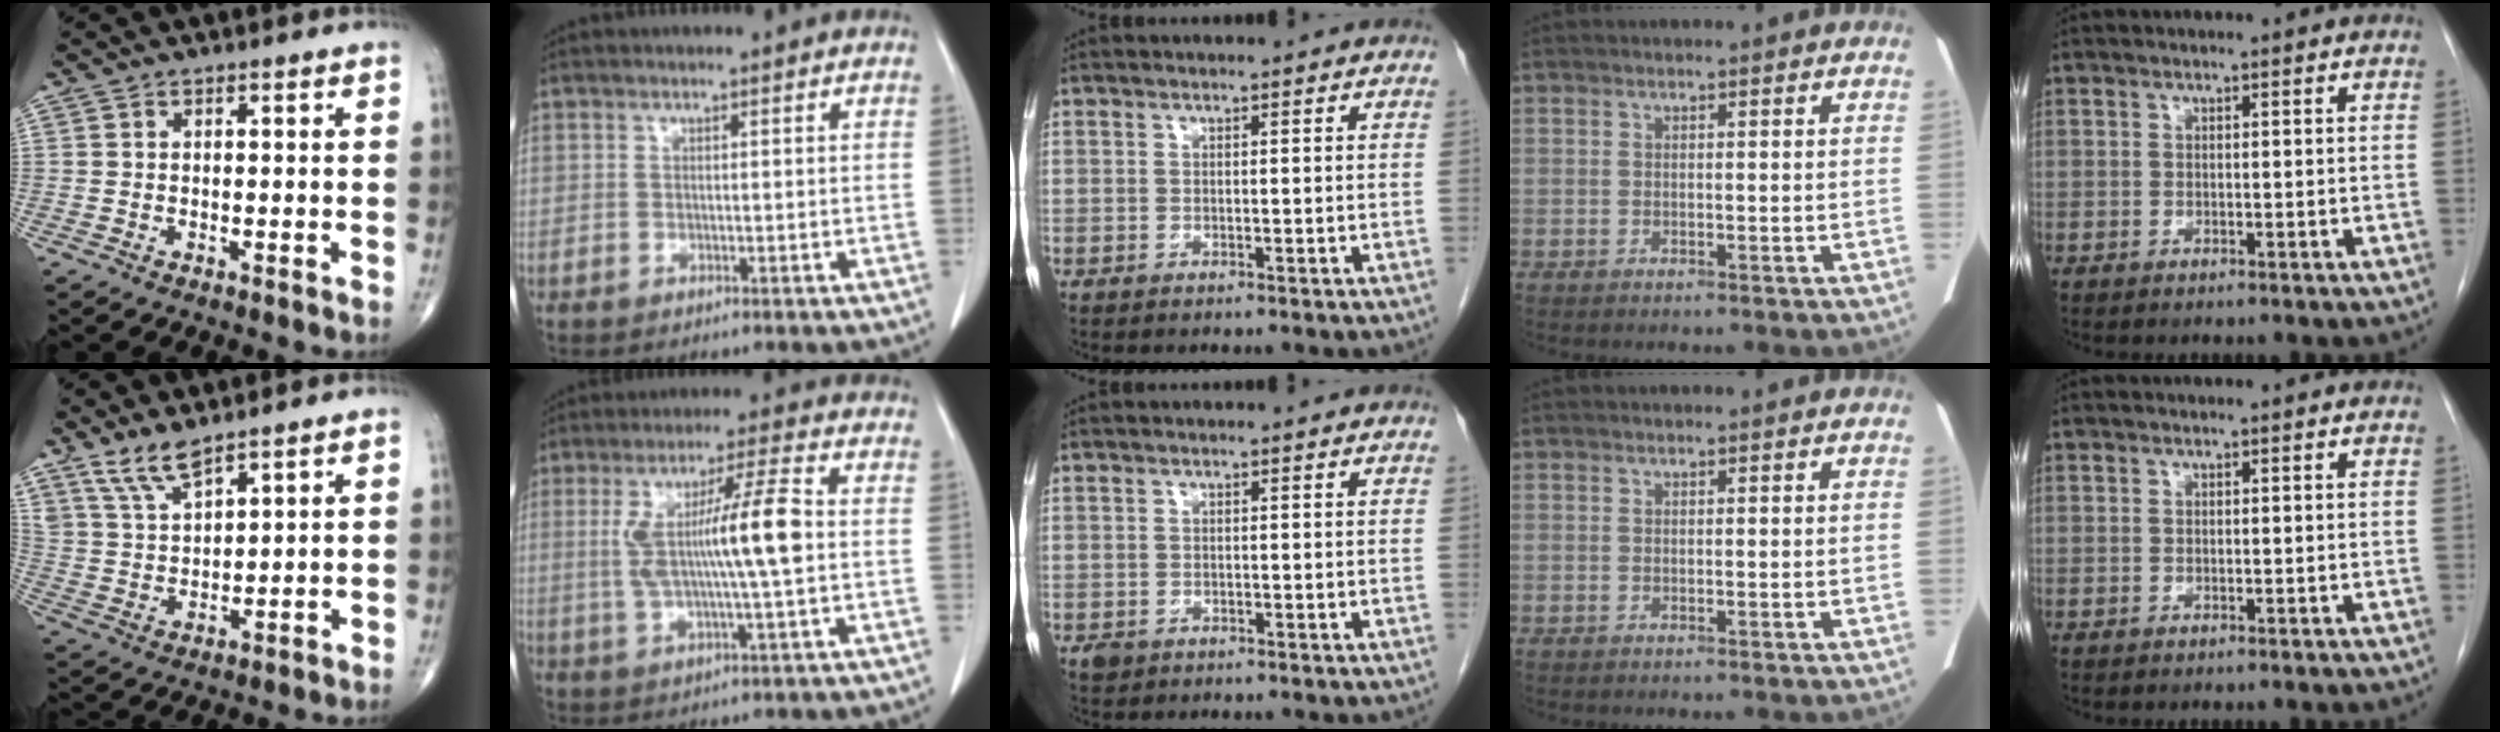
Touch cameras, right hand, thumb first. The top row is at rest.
{"thumb": {"total": 7.0, "force": [5.7, 1.8, 3.8], "torque": [-0.074, -0.030, 0.123]}, "index": {"total": 11.0, "force": [0.6, 0.3, 11.0], "torque": [-0.208, 0.008, 0.012]}, "middle": {"total": 1.2, "force": [-0.7, 1.0, 0.4], "torque": [-0.008, 0.003, -0.007]}}